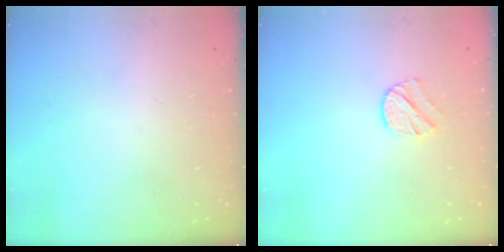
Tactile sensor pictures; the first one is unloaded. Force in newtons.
{"total": 8.2, "press": 8.1, "slide": 0.7}